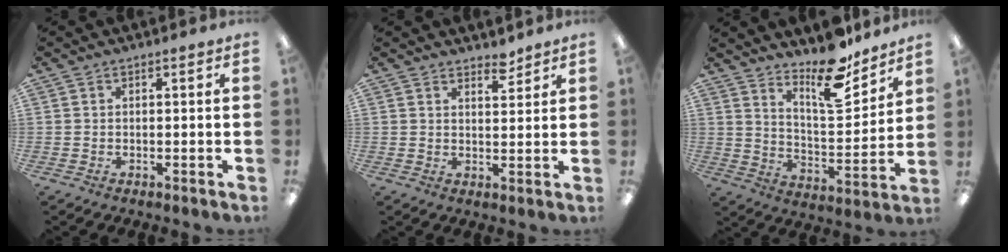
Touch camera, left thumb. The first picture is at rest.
{"total": 3.6, "force": [3.3, 1.2, 1.0], "torque": [0.000, -0.024, 0.055]}
{"total": 15.2, "force": [12.3, 5.0, 7.5], "torque": [-0.105, -0.092, 0.211]}